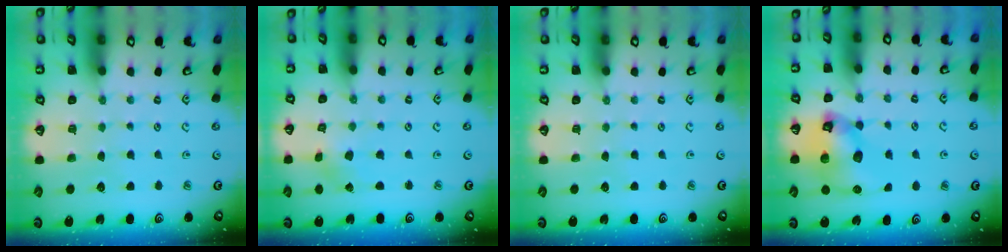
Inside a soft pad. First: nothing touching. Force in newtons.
{"total": 1.1, "press": 1.0, "slide": 0.1}
{"total": 0.0}
{"total": 12.7, "press": 12.6, "slide": 1.7}